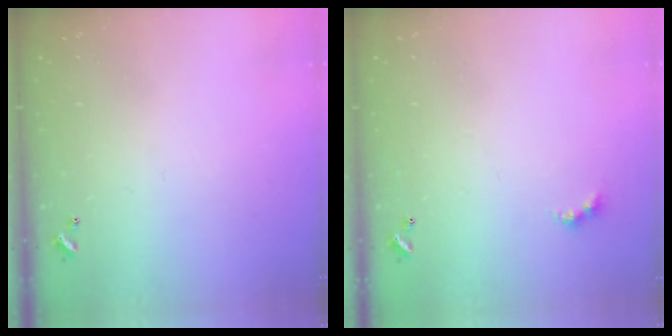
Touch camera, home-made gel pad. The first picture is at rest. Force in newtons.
{"total": 4.4, "press": 4.3, "slide": 0.8}